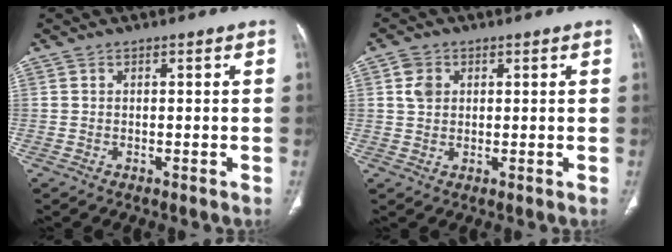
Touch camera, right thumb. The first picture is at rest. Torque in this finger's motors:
{"motor_torque": [-0.52, 0.67, 0.15, 0.72, -0.01]}